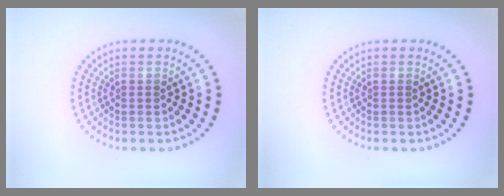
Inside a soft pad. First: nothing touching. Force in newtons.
{"total": 0.0}